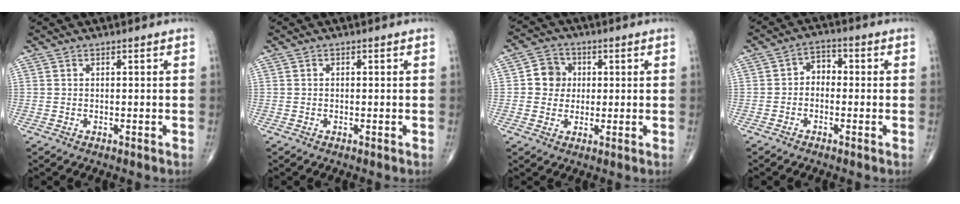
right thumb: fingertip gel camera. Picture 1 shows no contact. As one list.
[{"total": 0.0}, {"total": 5.8, "force": [0.6, 5.4, 2.1], "torque": [-0.004, 0.006, 0.003]}, {"total": 3.9, "force": [-0.6, 3.0, 2.4], "torque": [-0.013, 0.020, -0.027]}]